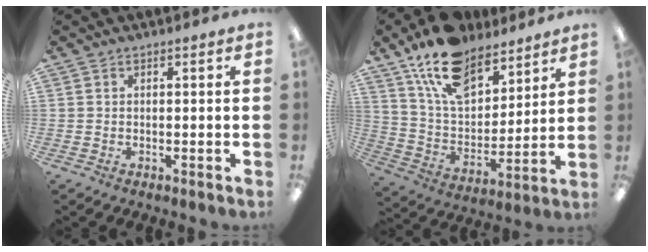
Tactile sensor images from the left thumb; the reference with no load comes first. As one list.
[{"total": 17.9, "force": [13.2, 8.9, 8.2], "torque": [-0.158, -0.070, 0.240]}]